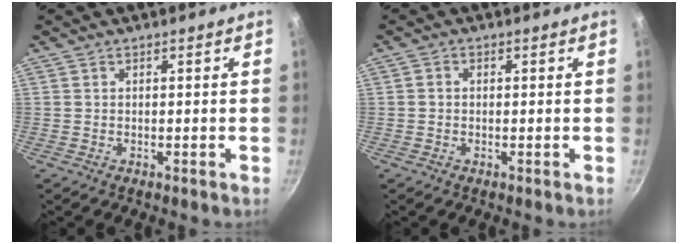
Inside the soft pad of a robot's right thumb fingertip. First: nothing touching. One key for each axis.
{"total": 1.1, "fx": -0.1, "fy": 0.9, "fz": 0.6, "tx": -0.012, "ty": 0.006, "tz": -0.004}